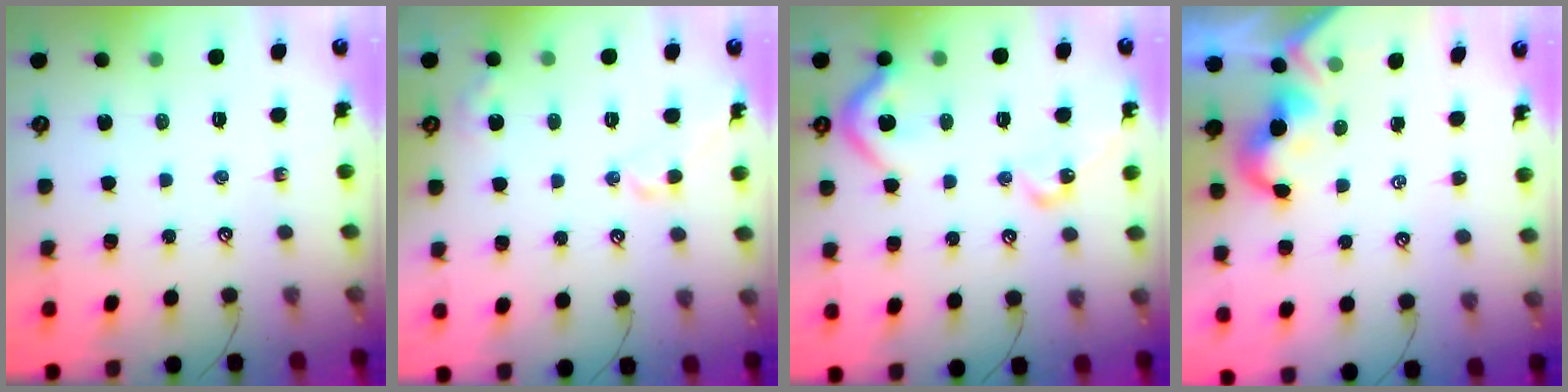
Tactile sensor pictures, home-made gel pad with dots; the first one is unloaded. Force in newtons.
{"total": 2.7, "press": 2.6, "slide": 0.7}
{"total": 13.0, "press": 12.9, "slide": 1.5}
{"total": 2.1, "press": 2.1, "slide": 0.4}